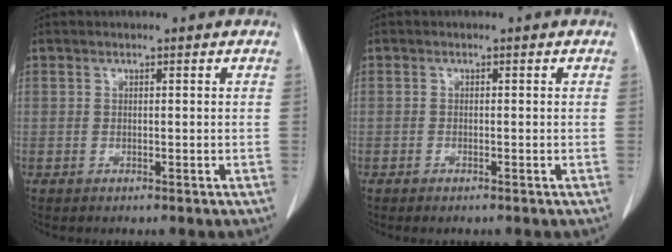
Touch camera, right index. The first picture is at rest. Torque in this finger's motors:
{"motor_torque": [0.17, -0.12, 0.01, 0.01]}